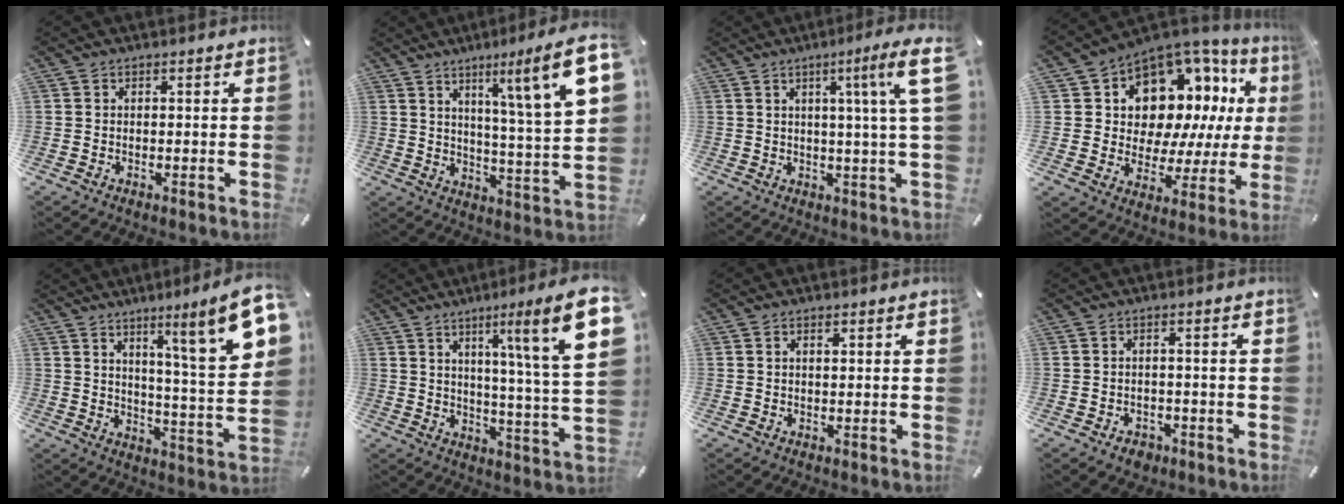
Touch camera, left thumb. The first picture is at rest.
{"total": 14.2, "force": [7.8, 0.8, 11.8], "torque": [-0.169, -0.054, 0.108]}
{"total": 11.5, "force": [4.1, -0.3, 10.7], "torque": [-0.164, -0.017, 0.057]}
{"total": 13.3, "force": [6.1, 10.0, 6.4], "torque": [-0.099, -0.067, 0.115]}
{"total": 16.7, "force": [9.6, 1.8, 13.5], "torque": [-0.196, -0.071, 0.137]}
{"total": 17.1, "force": [8.1, 1.0, 15.0], "torque": [-0.218, -0.055, 0.103]}
{"total": 0.9, "force": [0.4, 0.4, 0.7], "torque": [-0.014, 0.003, 0.006]}
{"total": 2.8, "force": [-1.5, 2.1, 1.1], "torque": [-0.018, 0.006, -0.029]}